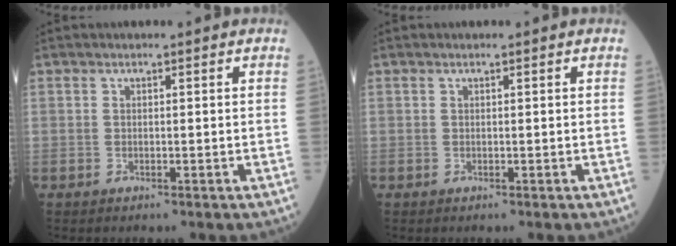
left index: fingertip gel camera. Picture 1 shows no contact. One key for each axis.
{"total": 0.0}